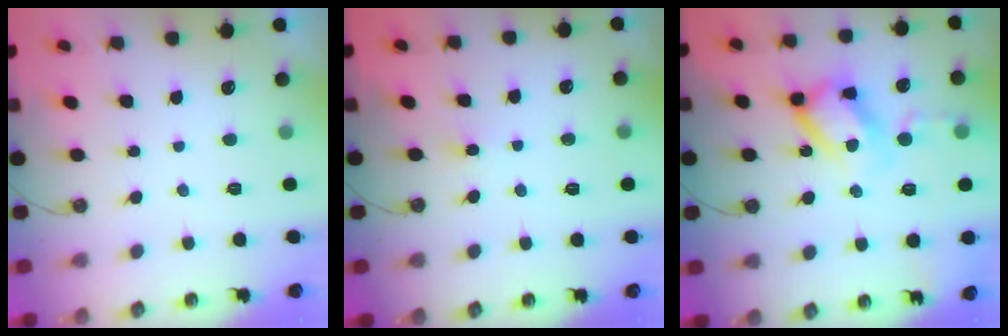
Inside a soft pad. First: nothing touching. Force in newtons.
{"total": 3.9, "press": 3.9, "slide": 0.5}
{"total": 17.7, "press": 17.6, "slide": 1.5}